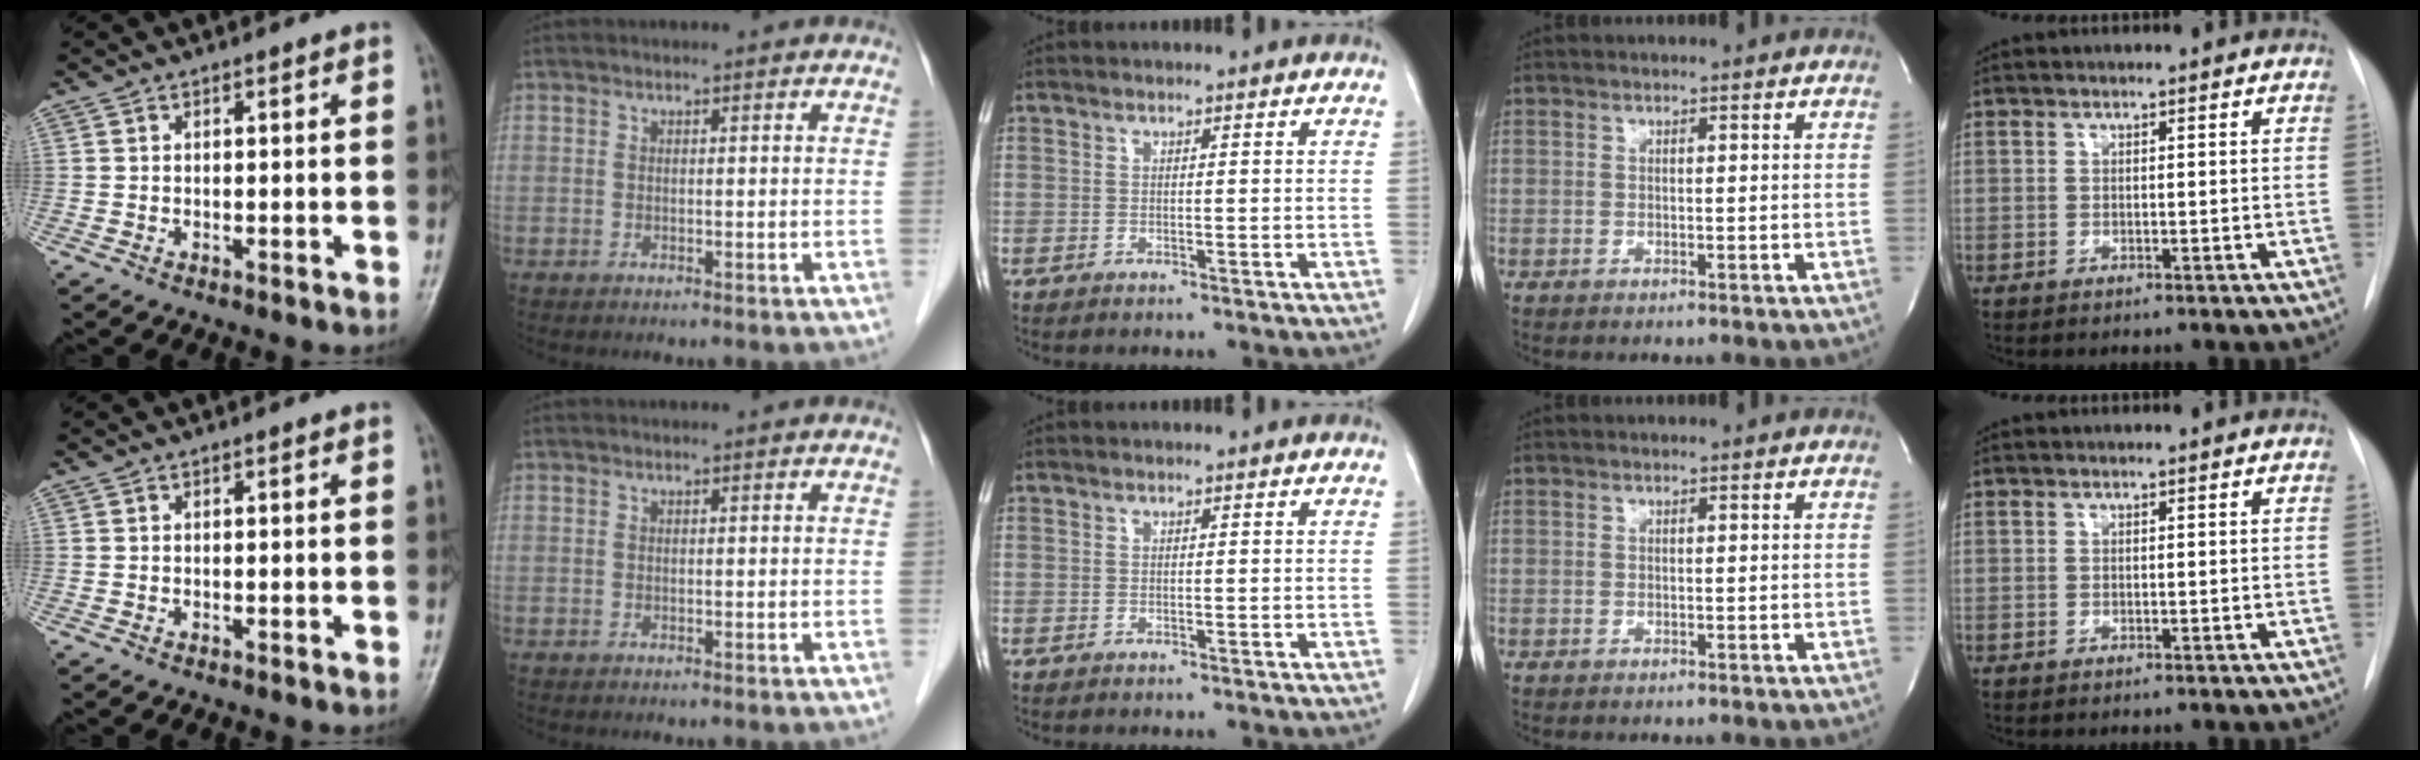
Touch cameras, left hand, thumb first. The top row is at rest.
{}